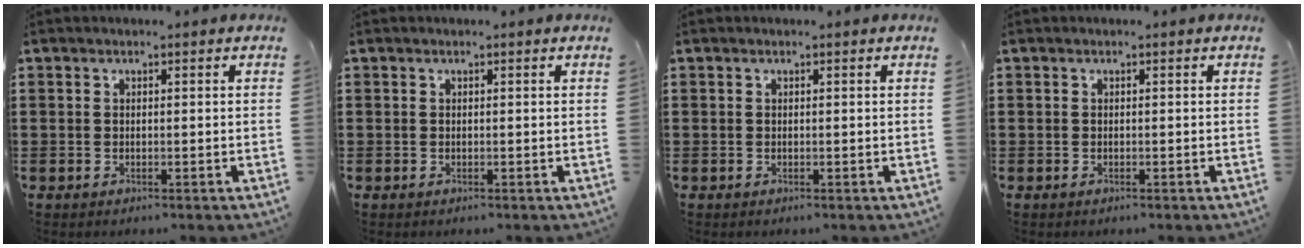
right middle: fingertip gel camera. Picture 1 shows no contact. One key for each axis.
{"total": 0.0}
{"total": 0.0}
{"total": 0.0}